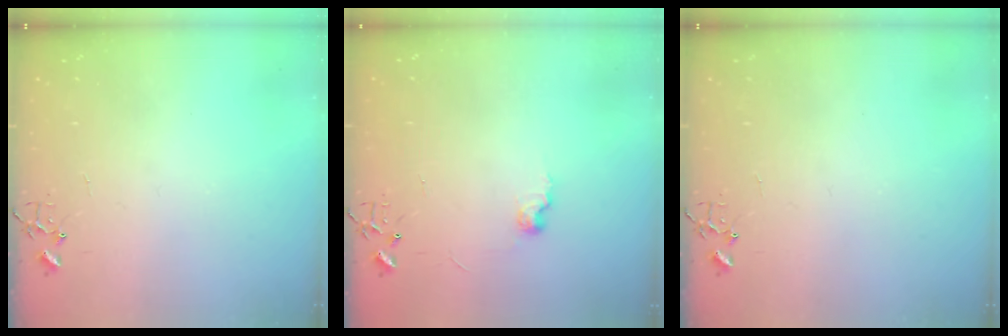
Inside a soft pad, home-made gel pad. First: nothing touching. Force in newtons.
{"total": 7.0, "press": 7.0, "slide": 0.6}
{"total": 0.0}